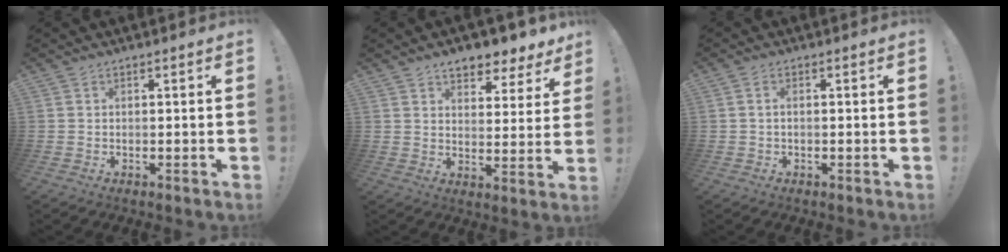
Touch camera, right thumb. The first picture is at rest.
{"total": 7.3, "force": [6.0, 3.1, 2.6], "torque": [-0.034, -0.048, 0.110]}
{"total": 1.0, "force": [0.0, 0.3, 1.0], "torque": [-0.018, 0.002, 0.001]}